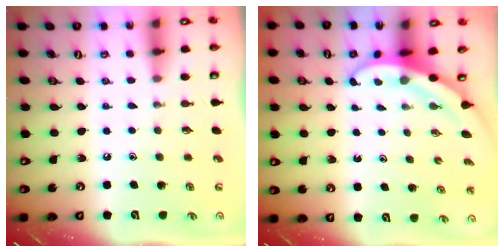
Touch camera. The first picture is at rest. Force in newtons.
{"total": 3.4, "press": 3.4, "slide": 0.1}